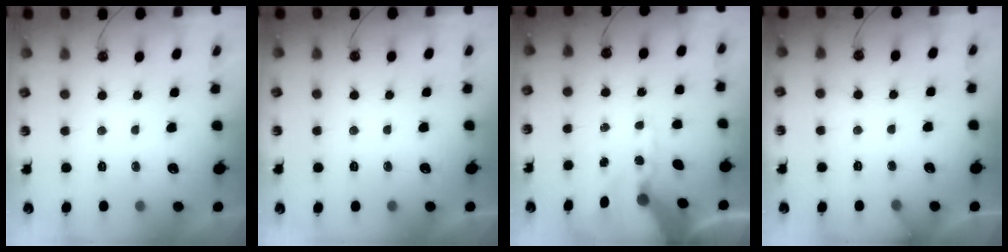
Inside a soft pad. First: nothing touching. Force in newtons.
{"total": 0.0}
{"total": 13.7, "press": 13.5, "slide": 1.9}
{"total": 6.2, "press": 6.2, "slide": 0.5}